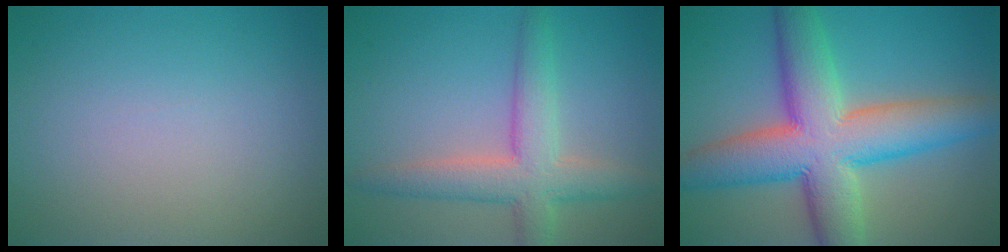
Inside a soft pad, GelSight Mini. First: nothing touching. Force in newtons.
{"total": 5.3, "press": 5.3, "slide": 0.2}
{"total": 11.3, "press": 11.3, "slide": 0.6}